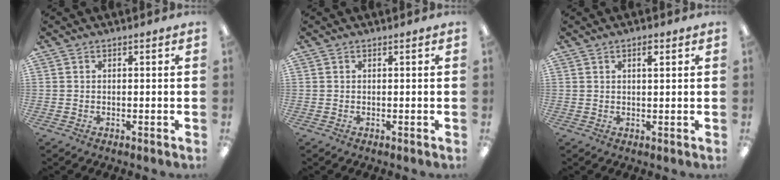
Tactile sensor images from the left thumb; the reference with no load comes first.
{"total": 0.0}
{"total": 2.4, "force": [1.4, 0.7, 1.8], "torque": [-0.024, -0.003, 0.020]}